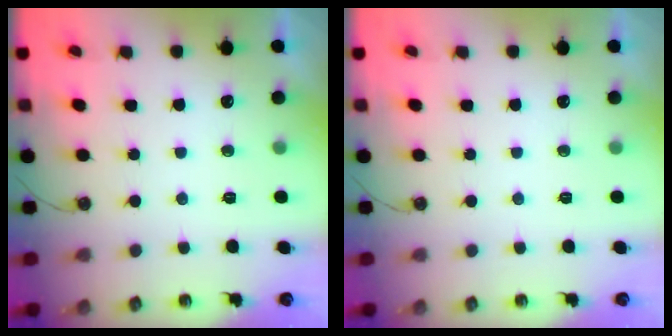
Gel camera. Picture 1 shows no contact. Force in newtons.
{"total": 0.0}